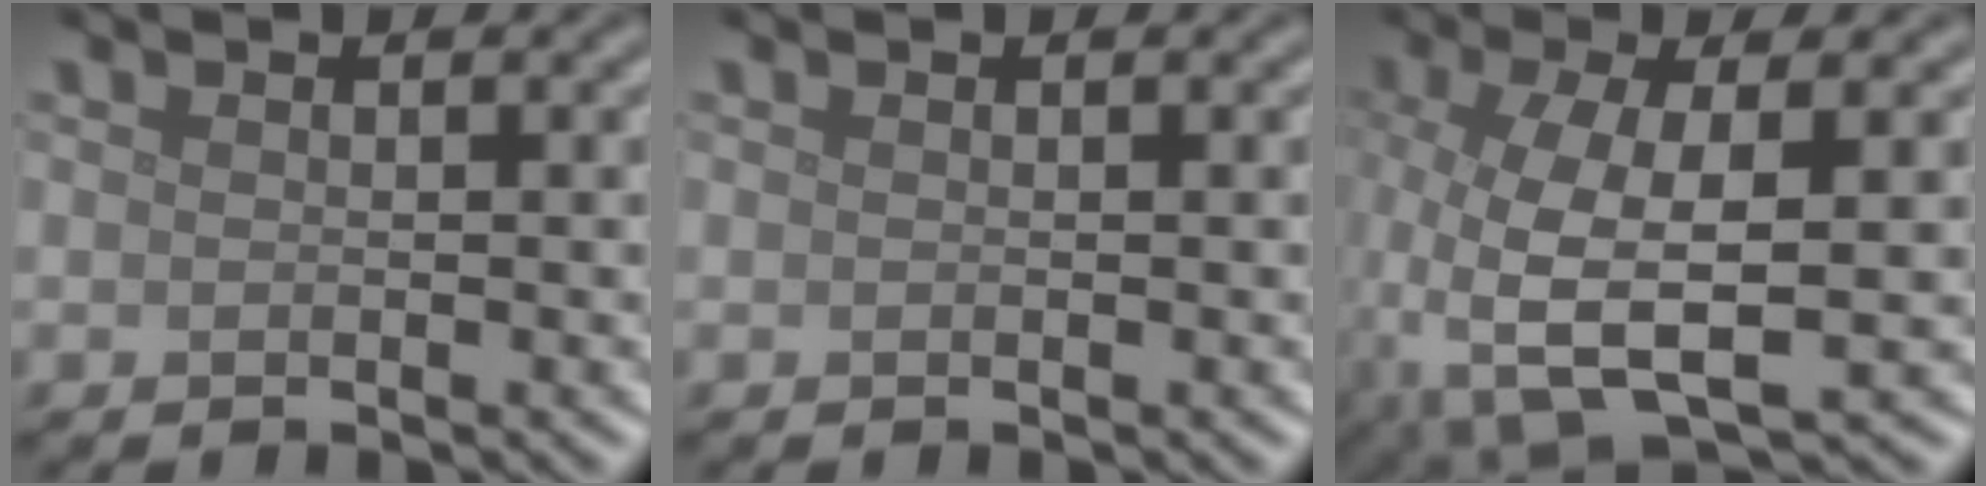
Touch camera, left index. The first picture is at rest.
{"total": 0.0}
{"total": 8.2, "force": [-1.4, 3.3, 7.3], "torque": [-0.169, -0.009, -0.027]}